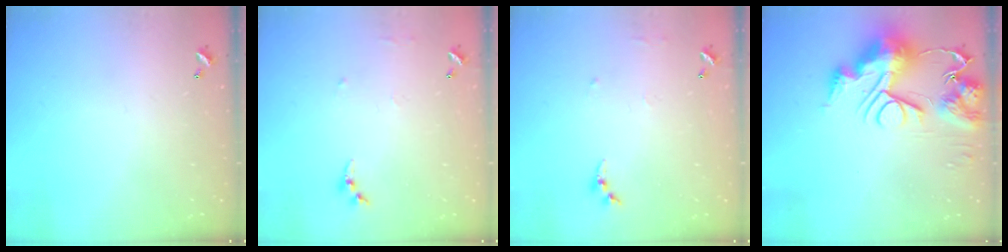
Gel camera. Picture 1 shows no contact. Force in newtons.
{"total": 6.5, "press": 6.5, "slide": 0.8}
{"total": 6.5, "press": 6.5, "slide": 0.8}
{"total": 14.3, "press": 14.2, "slide": 1.6}